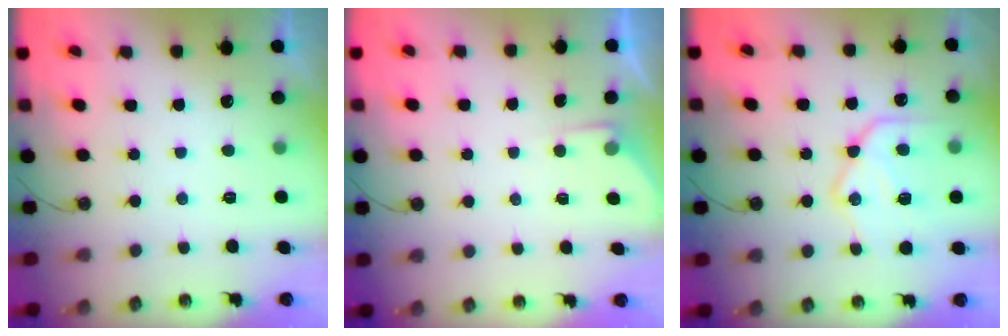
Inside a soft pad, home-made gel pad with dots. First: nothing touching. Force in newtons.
{"total": 3.1, "press": 3.1, "slide": 0.5}
{"total": 18.0, "press": 17.9, "slide": 1.9}